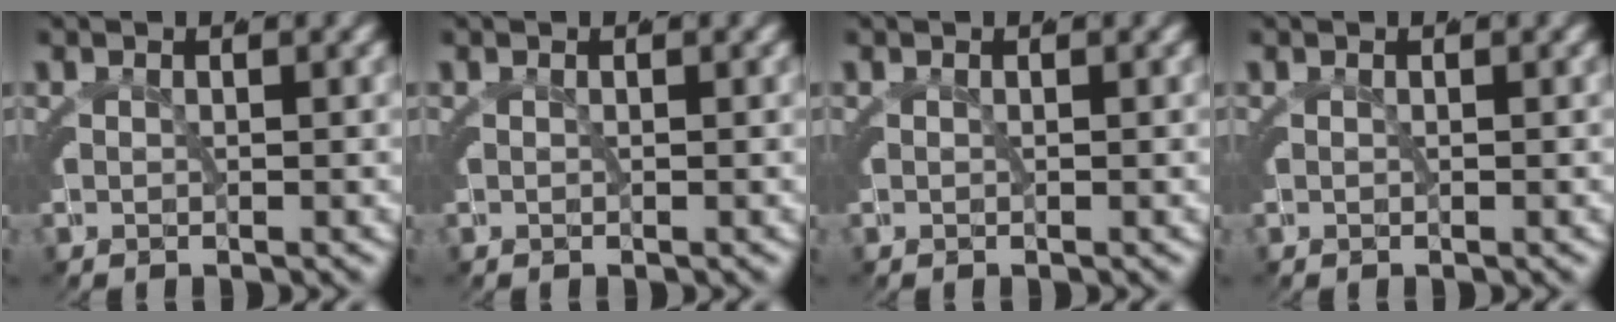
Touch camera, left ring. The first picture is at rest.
{"total": 0.0}
{"total": 0.0}
{"total": 0.0}